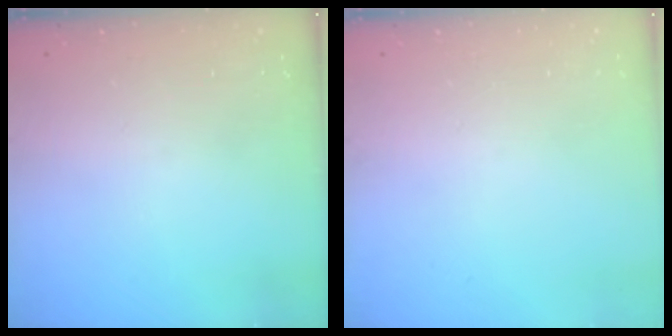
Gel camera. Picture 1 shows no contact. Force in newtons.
{"total": 0.0}